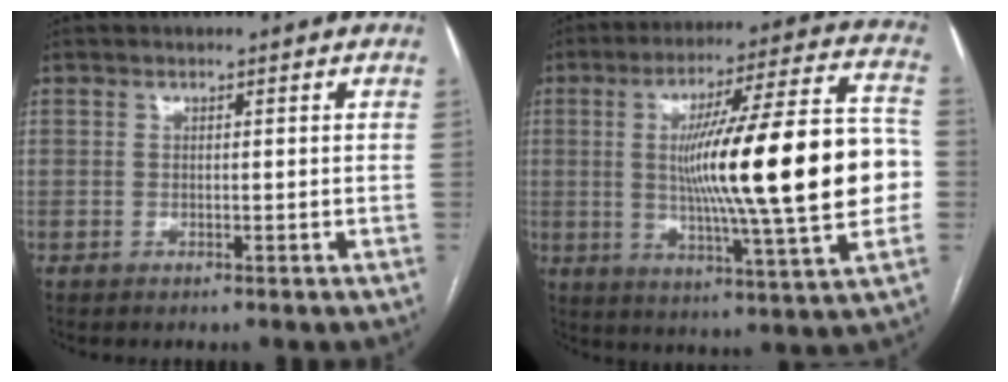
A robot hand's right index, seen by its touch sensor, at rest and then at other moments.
{"total": 24.9, "force": [-0.6, 1.6, 24.8], "torque": [-0.344, 0.019, -0.010]}